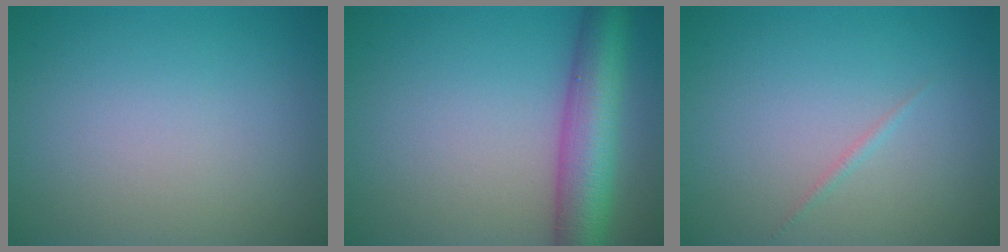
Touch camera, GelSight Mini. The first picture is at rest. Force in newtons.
{"total": 7.3, "press": 7.3, "slide": 0.3}
{"total": 0.6, "press": 0.6, "slide": 0.0}